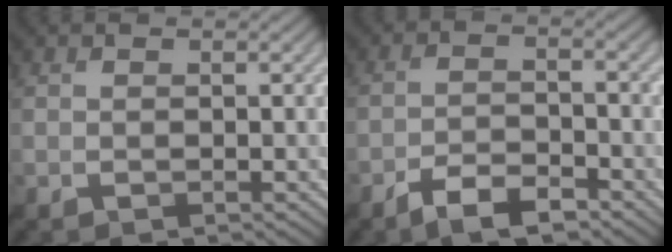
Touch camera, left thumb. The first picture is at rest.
{"total": 5.3, "force": [-3.9, 1.6, 3.2], "torque": [-0.060, 0.000, -0.071]}